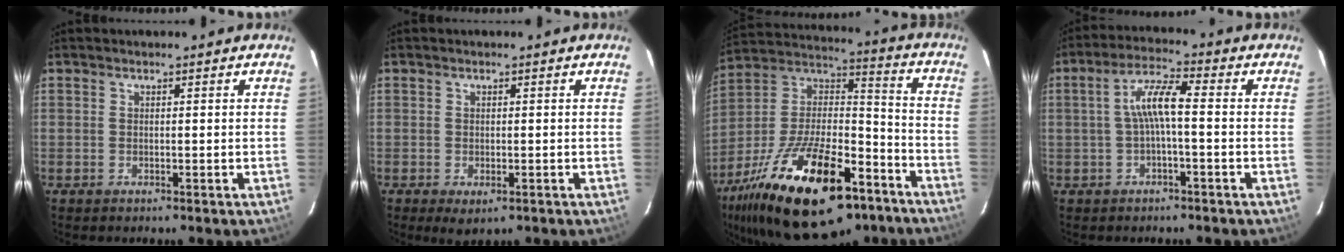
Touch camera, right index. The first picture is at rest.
{"total": 2.9, "force": [-1.2, 1.7, 2.0], "torque": [-0.038, -0.010, -0.014]}
{"total": 31.9, "force": [-18.9, 13.4, 22.0], "torque": [-0.412, -0.007, -0.291]}
{"total": 6.1, "force": [-0.8, 1.0, 6.0], "torque": [-0.125, 0.016, -0.013]}